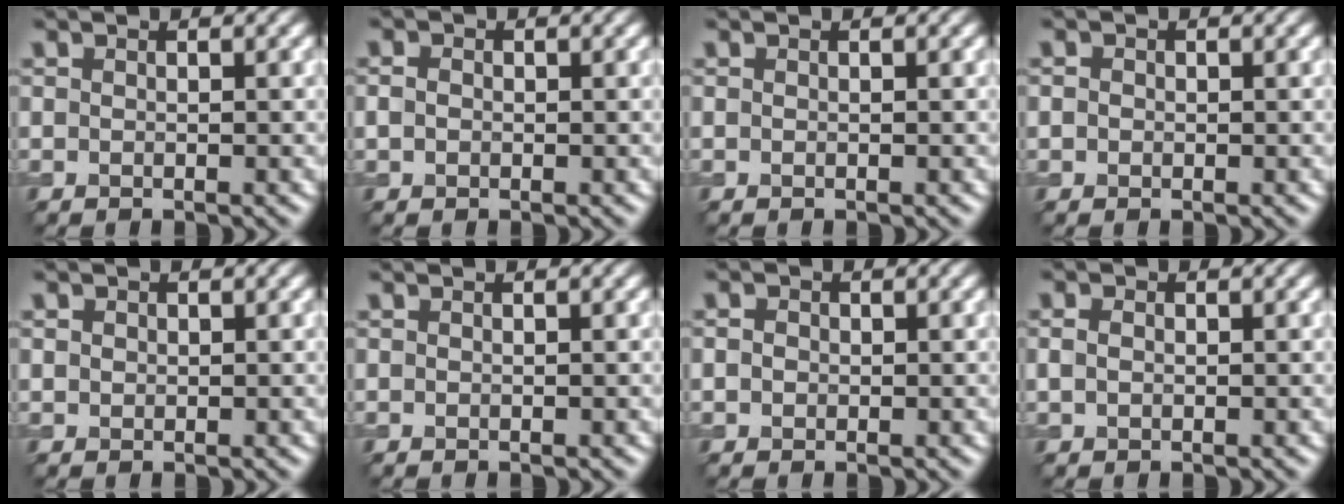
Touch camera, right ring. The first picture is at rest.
{"total": 1.1, "force": [0.0, 0.9, 0.6], "torque": [-0.011, 0.000, -0.003]}
{"total": 0.0}
{"total": 0.7, "force": [0.1, 0.7, 0.2], "torque": [-0.001, -0.003, -0.003]}
{"total": 0.6, "force": [0.2, 0.6, 0.1], "torque": [0.000, -0.001, 0.003]}
{"total": 0.0}
{"total": 1.0, "force": [0.1, 0.9, 0.4], "torque": [-0.008, 0.000, -0.003]}
{"total": 1.2, "force": [0.2, 0.9, 0.8], "torque": [-0.016, 0.003, 0.002]}